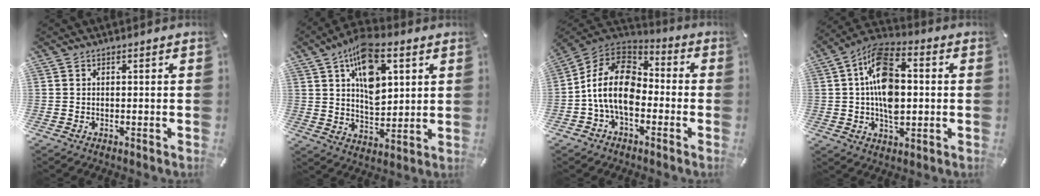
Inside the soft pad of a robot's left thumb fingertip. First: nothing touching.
{"total": 14.1, "force": [6.3, 7.9, 9.8], "torque": [-0.152, -0.014, 0.111]}
{"total": 14.7, "force": [-3.5, 10.0, 10.3], "torque": [-0.224, 0.029, -0.070]}
{"total": 14.6, "force": [0.8, 9.1, 11.4], "torque": [-0.215, 0.006, 0.014]}